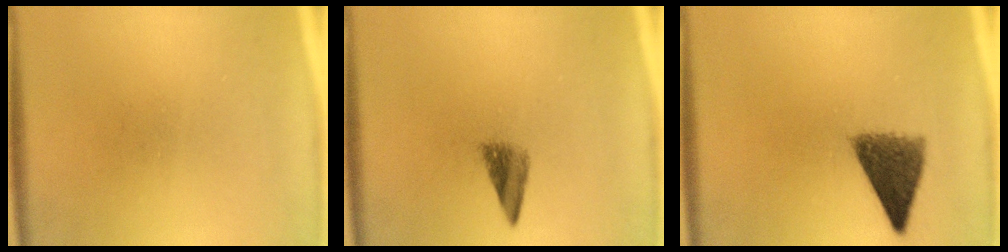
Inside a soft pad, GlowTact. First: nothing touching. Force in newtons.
{"total": 2.9}
{"total": 6.8}